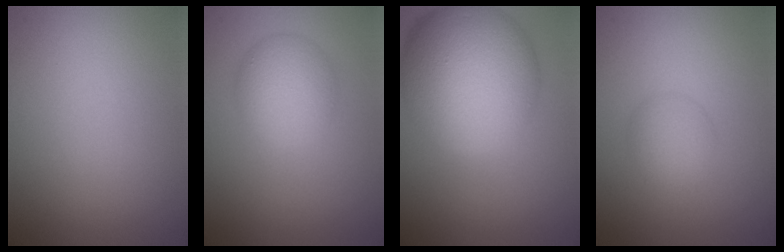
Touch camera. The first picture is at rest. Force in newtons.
{"total": 4.0, "press": 4.0, "slide": 0.1}
{"total": 13.3, "press": 13.3, "slide": 0.3}
{"total": 2.3, "press": 2.3, "slide": 0.1}